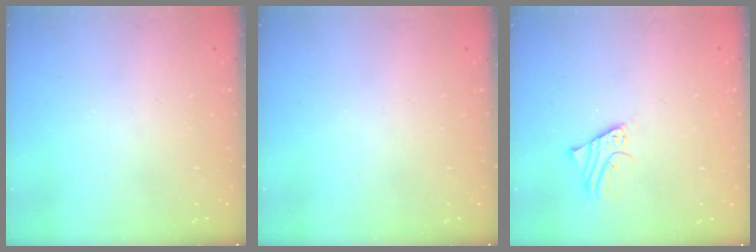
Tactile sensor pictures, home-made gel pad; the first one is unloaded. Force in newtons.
{"total": 0.0}
{"total": 2.3, "press": 2.3, "slide": 0.2}